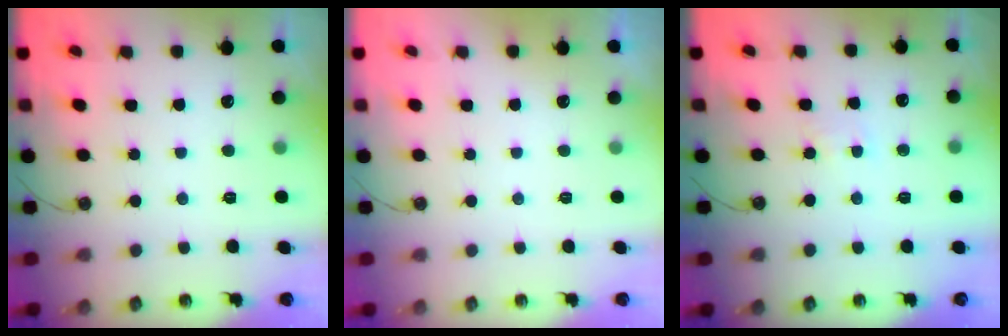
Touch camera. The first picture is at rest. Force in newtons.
{"total": 0.0}
{"total": 2.8, "press": 2.8, "slide": 0.3}